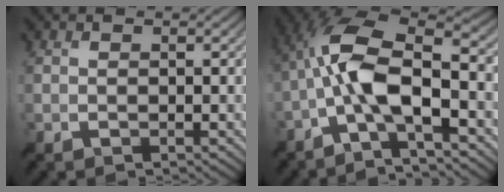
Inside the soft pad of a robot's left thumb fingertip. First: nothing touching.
{"total": 11.4, "force": [-2.4, 3.6, 10.5], "torque": [-0.210, 0.009, -0.057]}